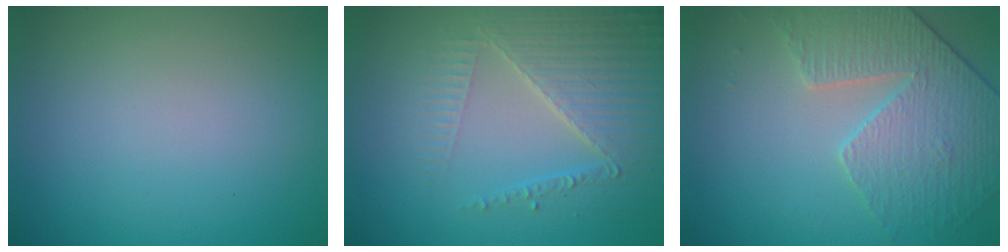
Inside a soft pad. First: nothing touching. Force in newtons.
{"total": 4.3, "press": 4.1, "slide": 1.3}
{"total": 4.0, "press": 3.7, "slide": 1.5}